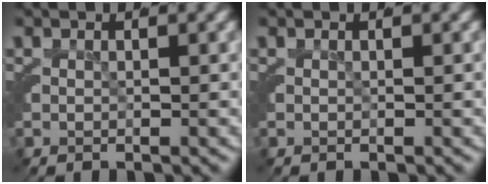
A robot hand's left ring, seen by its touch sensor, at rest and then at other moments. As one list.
[{"total": 0.0}]